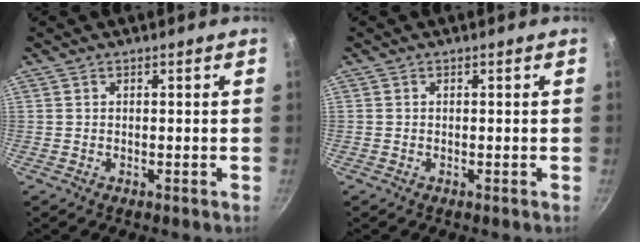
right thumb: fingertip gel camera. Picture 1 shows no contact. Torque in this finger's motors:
{"motor_torque": [-0.42, 0.05, 0.21, 0.43, 0.03]}